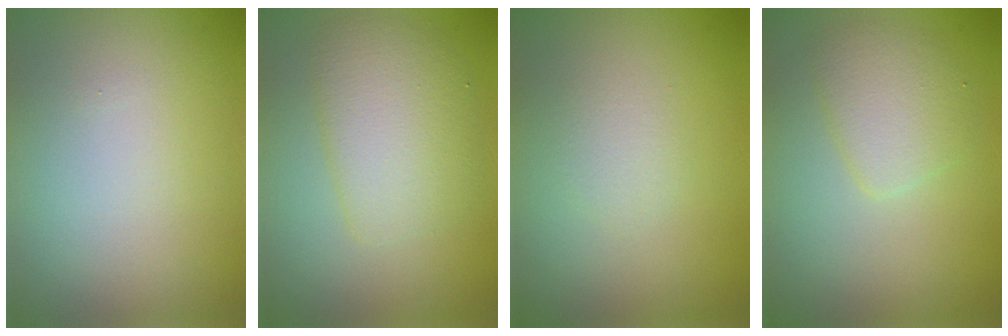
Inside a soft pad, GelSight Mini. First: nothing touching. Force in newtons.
{"total": 4.2, "press": 4.2, "slide": 0.0}
{"total": 1.1, "press": 1.1, "slide": 0.0}
{"total": 2.7, "press": 2.7, "slide": 0.2}